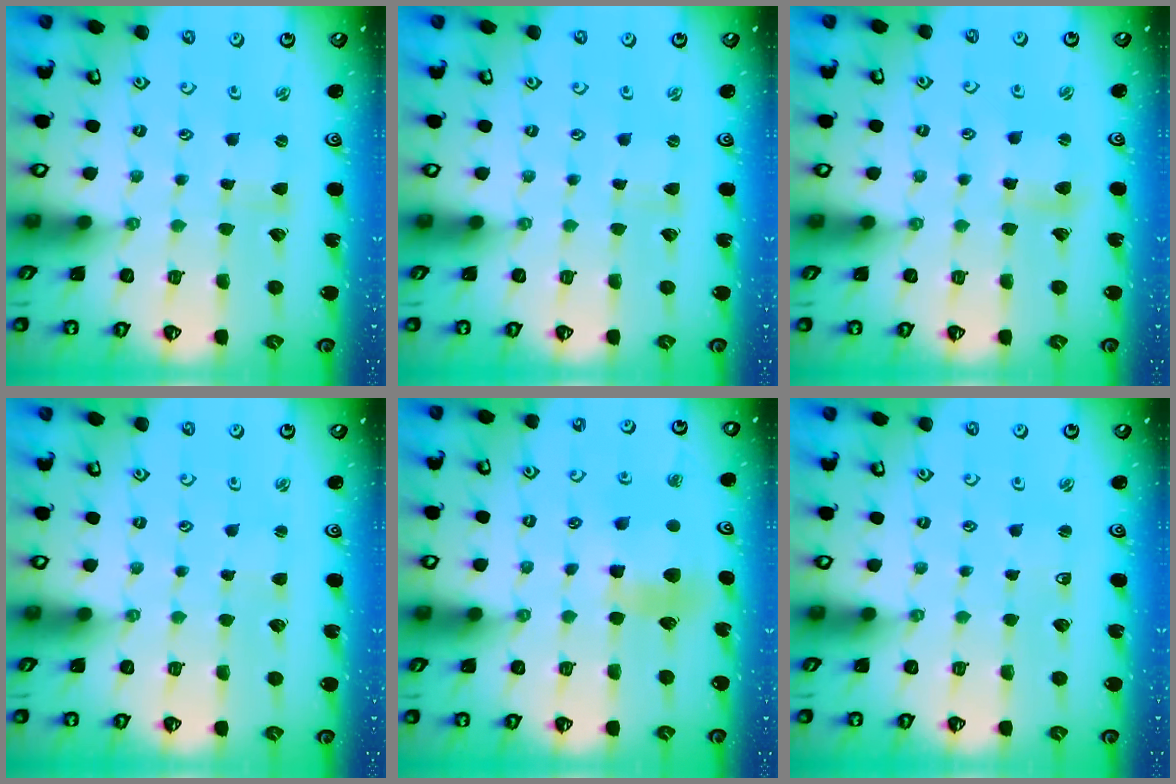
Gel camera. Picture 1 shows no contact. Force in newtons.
{"total": 0.0}
{"total": 4.2, "press": 4.2, "slide": 0.5}
{"total": 1.4, "press": 1.4, "slide": 0.3}
{"total": 9.2, "press": 9.2, "slide": 1.1}
{"total": 2.2, "press": 2.2, "slide": 0.3}